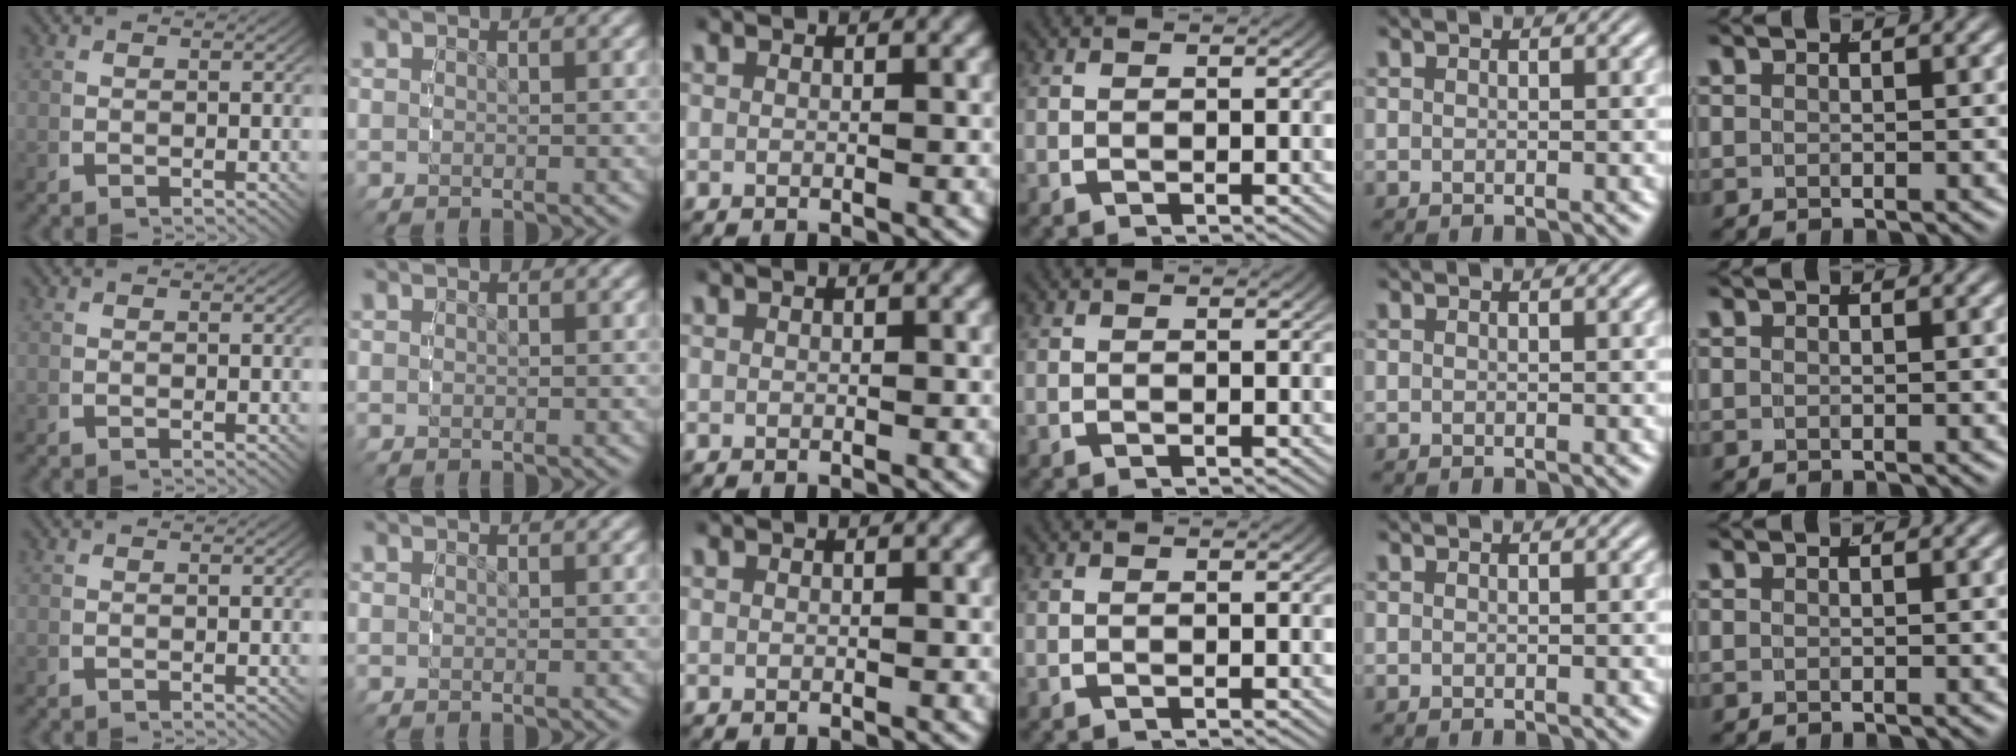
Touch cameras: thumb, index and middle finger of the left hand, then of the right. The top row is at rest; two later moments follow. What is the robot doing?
{"motion": "reach", "object": "pen bag"}